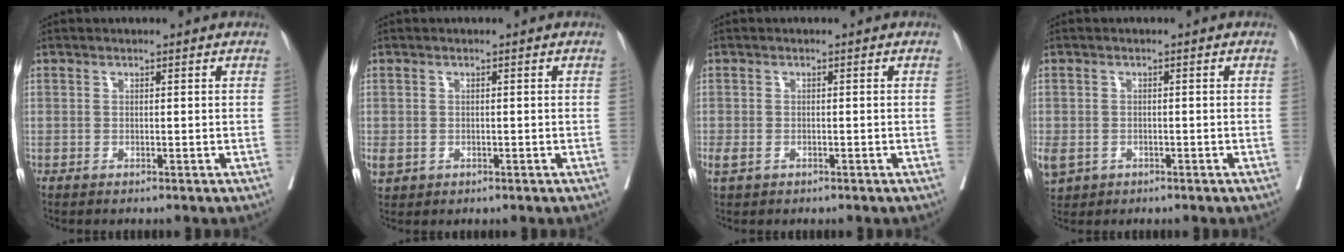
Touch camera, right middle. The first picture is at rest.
{"total": 2.7, "force": [-0.7, 2.2, 1.3], "torque": [-0.032, -0.001, -0.001]}
{"total": 2.3, "force": [-1.2, 1.1, 1.7], "torque": [-0.046, -0.001, -0.016]}
{"total": 8.1, "force": [-3.7, 6.0, 3.8], "torque": [-0.118, -0.009, -0.052]}